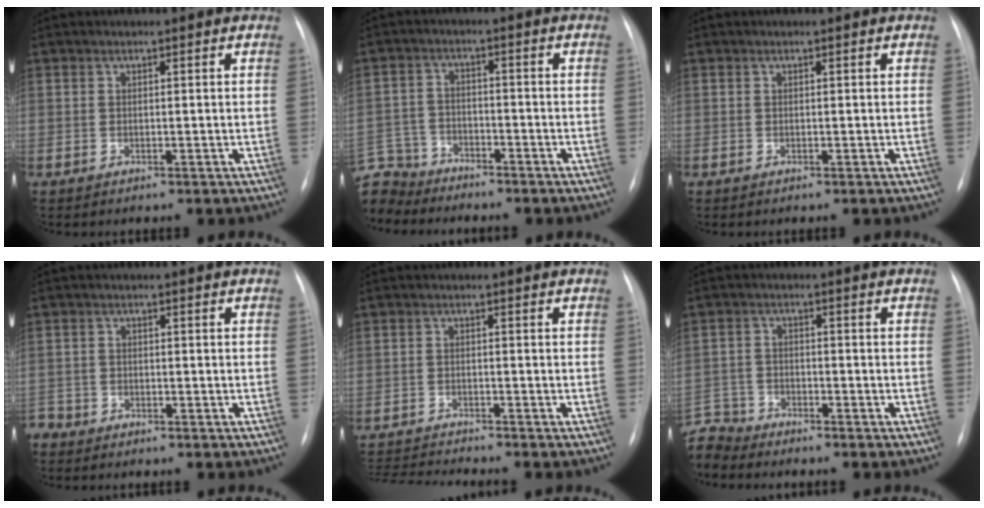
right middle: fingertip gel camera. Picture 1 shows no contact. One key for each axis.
{"total": 10.3, "fx": -9.2, "fy": 4.5, "fz": 1.2, "tx": -0.049, "ty": 0.012, "tz": -0.175}
{"total": 0.0}
{"total": 2.5, "fx": -2.1, "fy": 1.3, "fz": -0.2, "tx": 0.001, "ty": 0.004, "tz": -0.042}
{"total": 6.5, "fx": -6.2, "fy": -1.5, "fz": 1.2, "tx": -0.022, "ty": -0.011, "tz": -0.109}
{"total": 5.9, "fx": -5.8, "fy": 1.1, "fz": -0.6, "tx": 0.010, "ty": 0.001, "tz": -0.119}